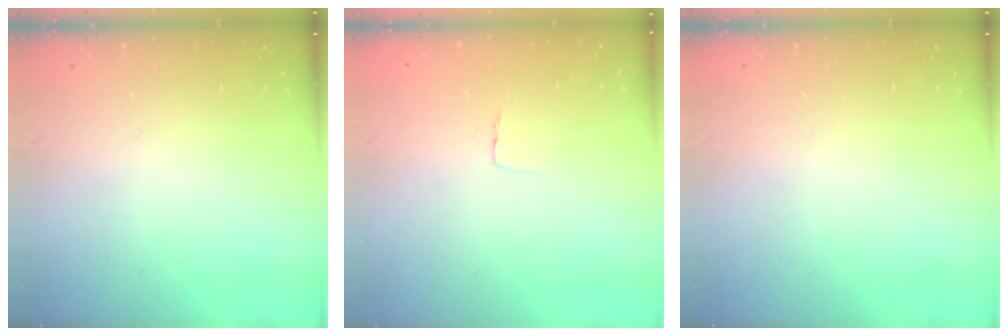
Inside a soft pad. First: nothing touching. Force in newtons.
{"total": 3.1, "press": 3.1, "slide": 0.2}
{"total": 0.0}